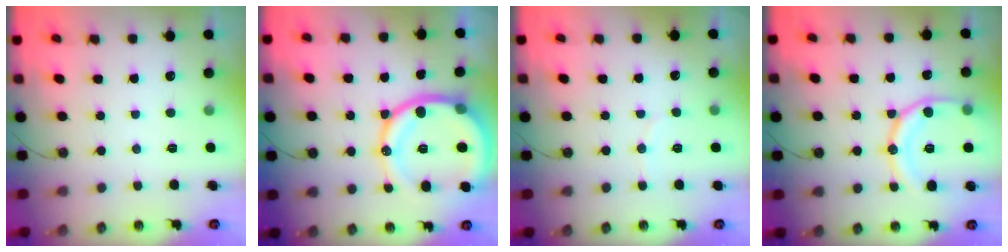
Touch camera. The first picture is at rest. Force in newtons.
{"total": 20.1, "press": 19.9, "slide": 3.0}
{"total": 3.8, "press": 3.7, "slide": 1.0}
{"total": 16.6, "press": 16.5, "slide": 1.8}